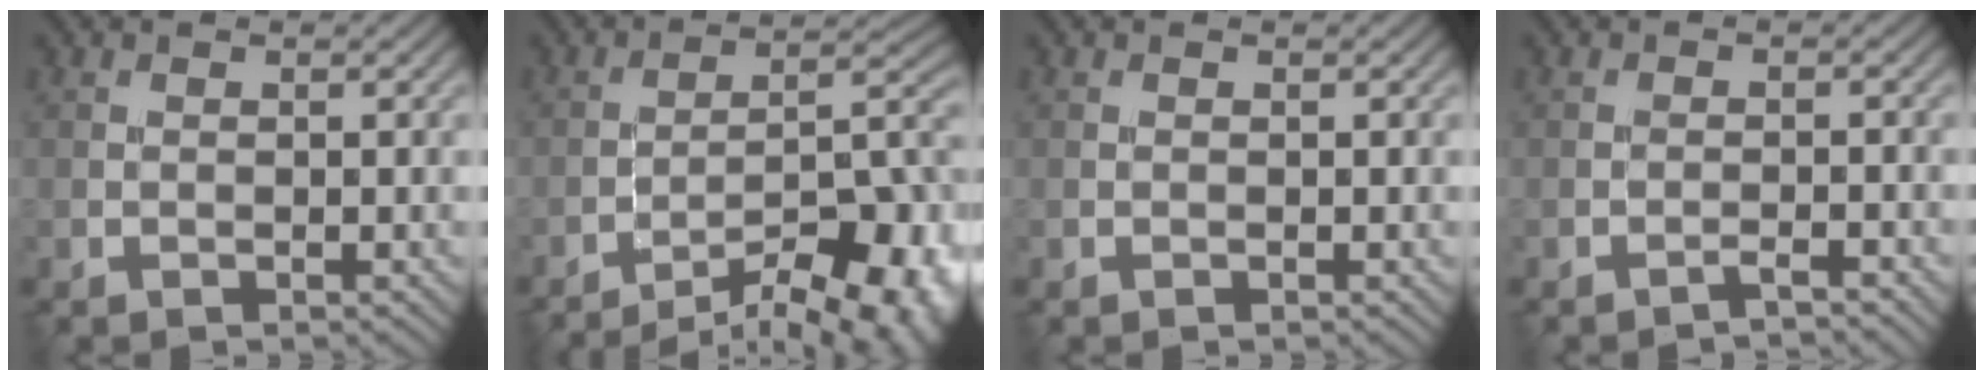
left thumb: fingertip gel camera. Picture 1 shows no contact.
{"total": 17.3, "force": [-12.0, 5.3, 11.2], "torque": [-0.109, 0.009, -0.169]}
{"total": 0.0}
{"total": 1.5, "force": [-1.2, 0.1, 0.9], "torque": [-0.006, 0.008, -0.032]}